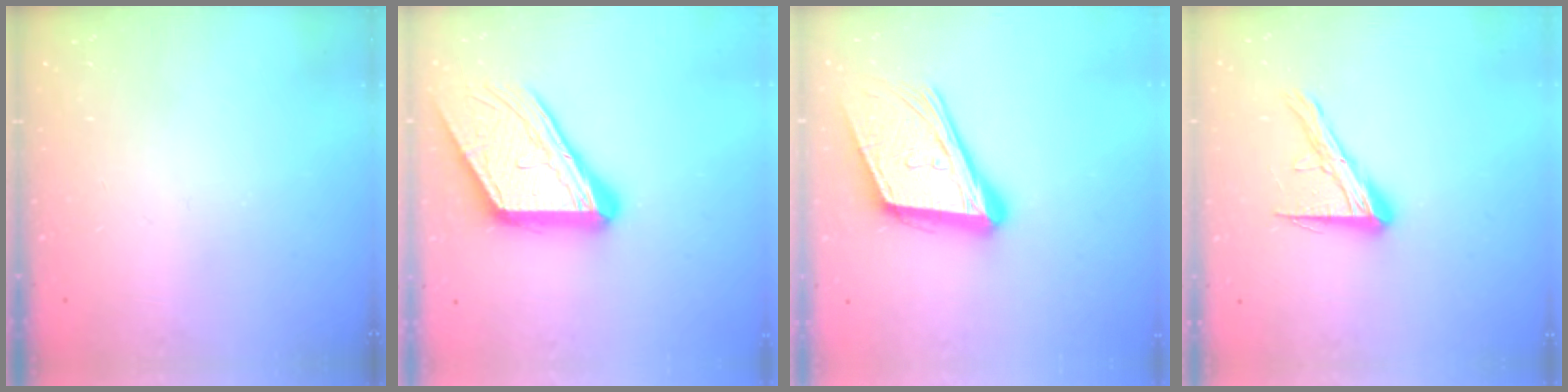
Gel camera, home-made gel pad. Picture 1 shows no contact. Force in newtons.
{"total": 17.8, "press": 17.7, "slide": 1.8}
{"total": 20.1, "press": 19.6, "slide": 4.5}
{"total": 12.0, "press": 12.0, "slide": 0.9}